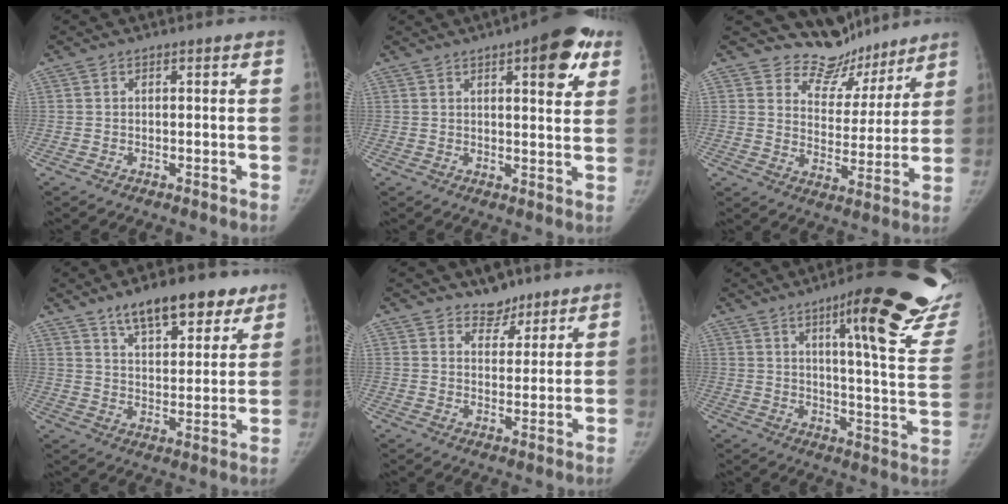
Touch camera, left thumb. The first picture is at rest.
{"total": 11.6, "force": [5.5, 4.0, 9.4], "torque": [-0.090, -0.014, 0.064]}
{"total": 10.5, "force": [9.5, 4.5, 0.1], "torque": [0.036, -0.083, 0.147]}
{"total": 14.4, "force": [9.6, 6.2, 8.7], "torque": [-0.085, -0.041, 0.149]}
{"total": 5.1, "force": [4.1, 2.8, 0.9], "torque": [0.016, -0.031, 0.065]}
{"total": 26.2, "force": [16.8, 4.6, 19.6], "torque": [-0.219, -0.091, 0.215]}